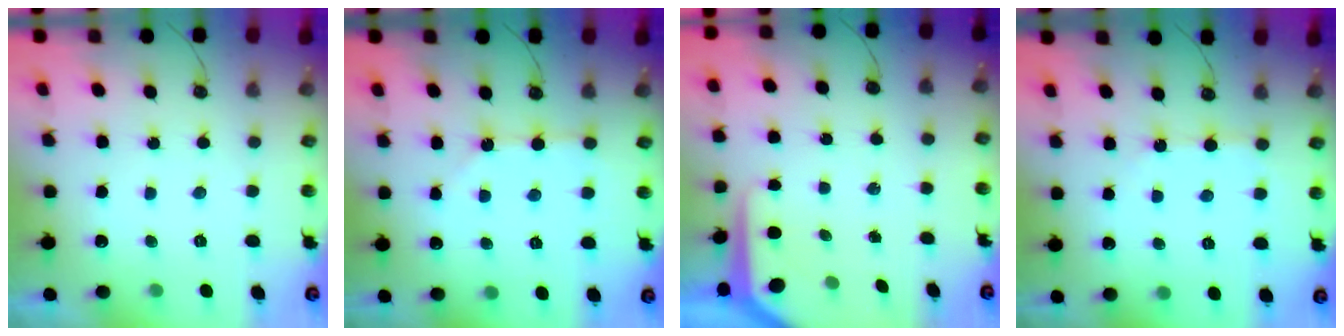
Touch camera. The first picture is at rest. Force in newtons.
{"total": 2.7, "press": 2.7, "slide": 0.5}
{"total": 6.2, "press": 6.2, "slide": 0.4}
{"total": 3.4, "press": 3.3, "slide": 0.6}